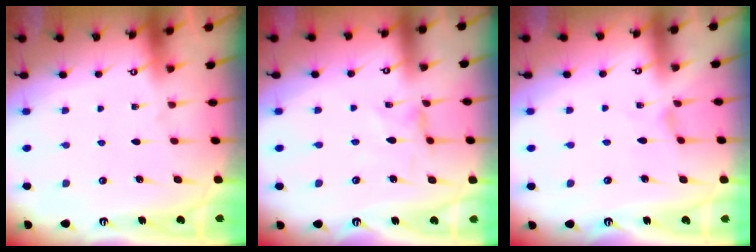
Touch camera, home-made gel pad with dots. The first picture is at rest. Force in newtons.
{"total": 0.7, "press": 0.6, "slide": 0.2}
{"total": 0.8, "press": 0.8, "slide": 0.2}